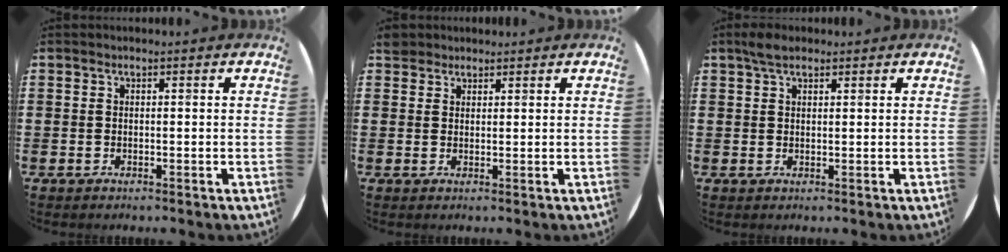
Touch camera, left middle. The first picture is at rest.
{"total": 2.1, "force": [1.9, 0.9, 0.0], "torque": [0.004, 0.003, 0.035]}
{"total": 2.6, "force": [2.0, 1.0, 1.3], "torque": [-0.020, 0.004, 0.035]}